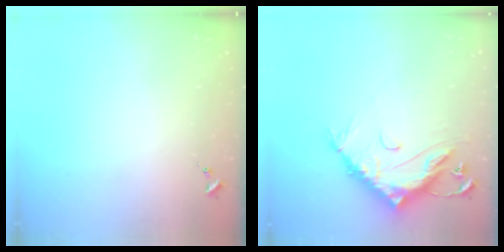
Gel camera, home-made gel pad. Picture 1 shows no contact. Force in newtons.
{"total": 15.2, "press": 15.2, "slide": 1.0}